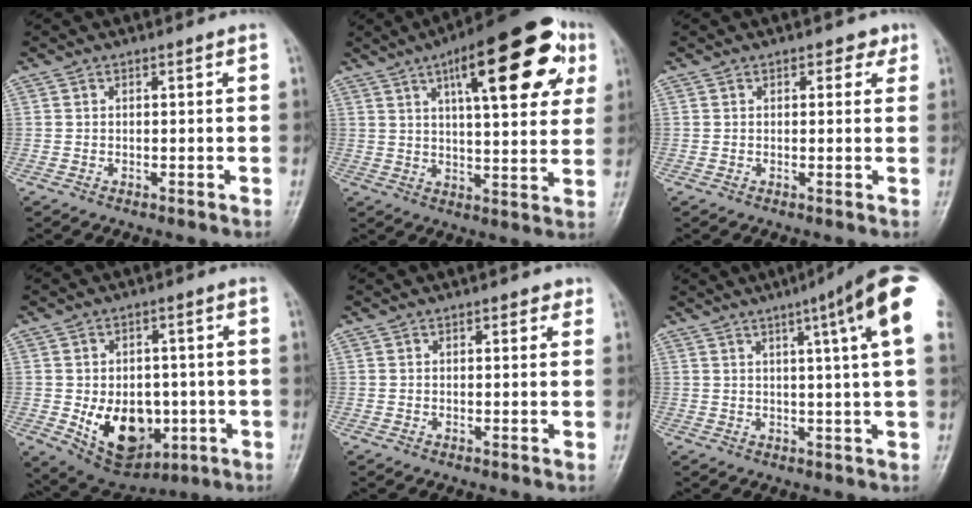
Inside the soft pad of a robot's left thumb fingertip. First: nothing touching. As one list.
[{"total": 22.3, "force": [9.5, 7.6, 18.7], "torque": [-0.234, -0.003, 0.129]}, {"total": 2.3, "force": [1.2, 1.5, 1.2], "torque": [0.003, -0.001, 0.010]}, {"total": 13.5, "force": [-3.2, 9.3, 9.2], "torque": [-0.097, 0.004, -0.030]}, {"total": 1.6, "force": [0.8, 1.0, 1.0], "torque": [-0.001, 0.000, 0.006]}, {"total": 14.1, "force": [5.9, 0.7, 12.8], "torque": [-0.168, -0.002, 0.066]}]